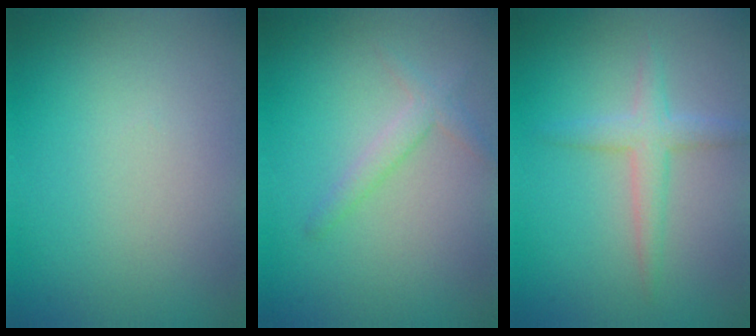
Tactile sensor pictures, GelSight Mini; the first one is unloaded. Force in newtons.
{"total": 1.7, "press": 1.7, "slide": 0.2}
{"total": 2.4, "press": 2.4, "slide": 0.1}